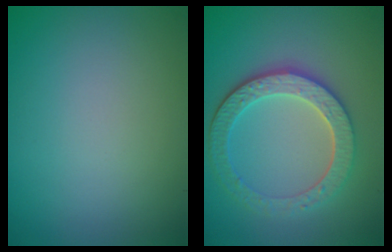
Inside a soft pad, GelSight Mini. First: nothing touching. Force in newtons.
{"total": 4.4, "press": 4.0, "slide": 2.0}